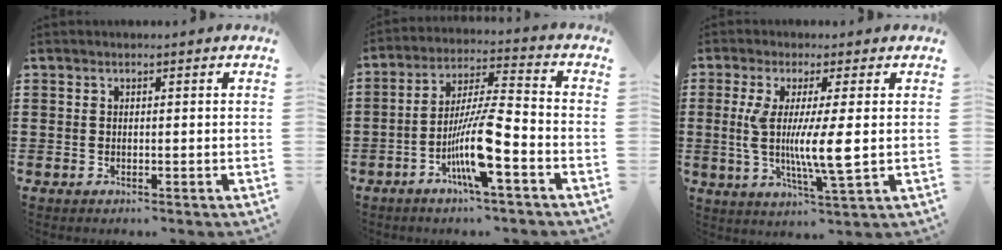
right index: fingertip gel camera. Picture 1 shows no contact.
{"total": 11.0, "force": [-4.4, 0.9, 10.0], "torque": [-0.204, -0.012, -0.087]}
{"total": 8.0, "force": [0.3, 0.4, 8.0], "torque": [-0.162, -0.013, -0.002]}